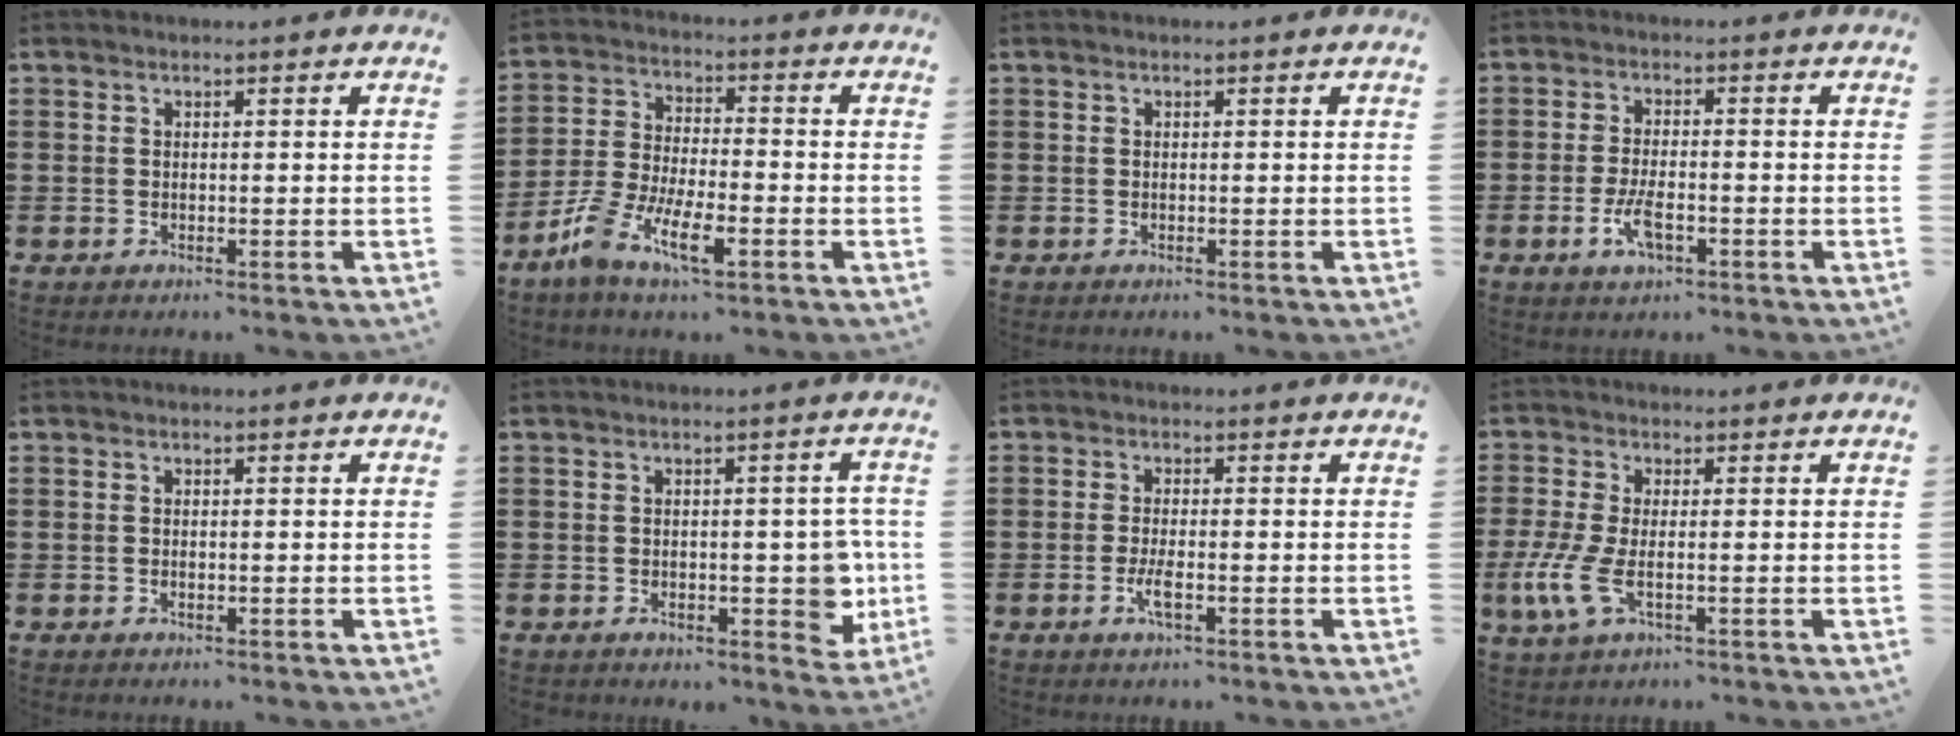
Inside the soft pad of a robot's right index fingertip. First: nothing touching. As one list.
[{"total": 8.9, "force": [-5.0, 3.1, 6.7], "torque": [-0.162, -0.006, -0.098]}, {"total": 0.0}, {"total": 4.6, "force": [-1.8, 1.8, 3.8], "torque": [-0.084, -0.001, -0.036]}, {"total": 0.0}, {"total": 6.5, "force": [-0.9, 4.1, 4.9], "torque": [-0.055, 0.003, -0.017]}, {"total": 2.8, "force": [-1.0, 0.5, 2.5], "torque": [-0.057, -0.007, -0.021]}, {"total": 6.0, "force": [-1.6, 2.2, 5.3], "torque": [-0.134, -0.017, -0.033]}]